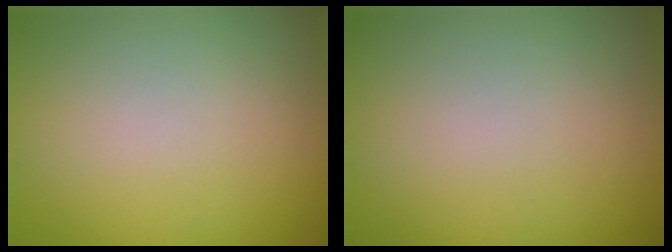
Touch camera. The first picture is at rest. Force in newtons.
{"total": 0.0}